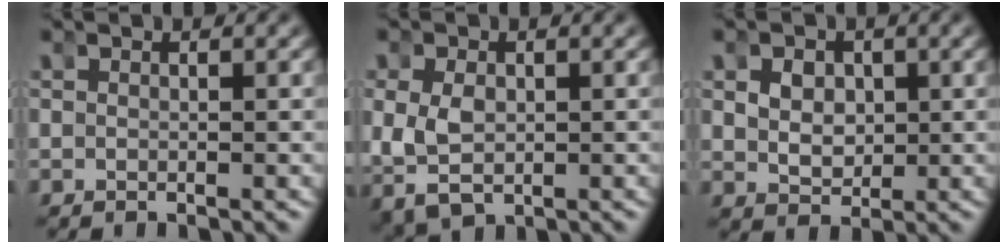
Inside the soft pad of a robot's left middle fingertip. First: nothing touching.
{"total": 5.9, "force": [-0.5, 4.8, 3.3], "torque": [-0.089, -0.023, 0.007]}
{"total": 2.7, "force": [0.4, 2.1, 1.6], "torque": [-0.033, -0.015, 0.022]}